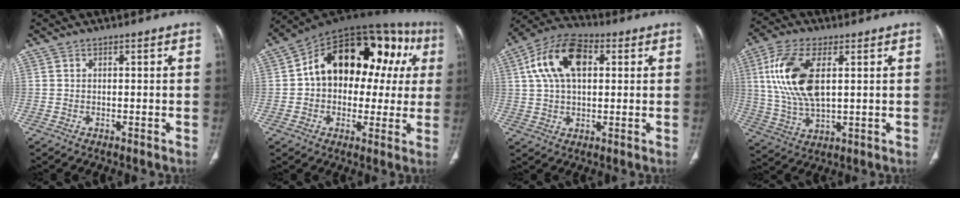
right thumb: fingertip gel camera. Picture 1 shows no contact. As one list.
[{"total": 24.2, "force": [4.6, 15.3, 18.1], "torque": [-0.218, 0.054, 0.062]}, {"total": 13.7, "force": [3.6, 7.9, 10.6], "torque": [-0.194, 0.020, 0.060]}, {"total": 14.8, "force": [3.3, 7.1, 12.5], "torque": [-0.266, -0.006, 0.069]}]